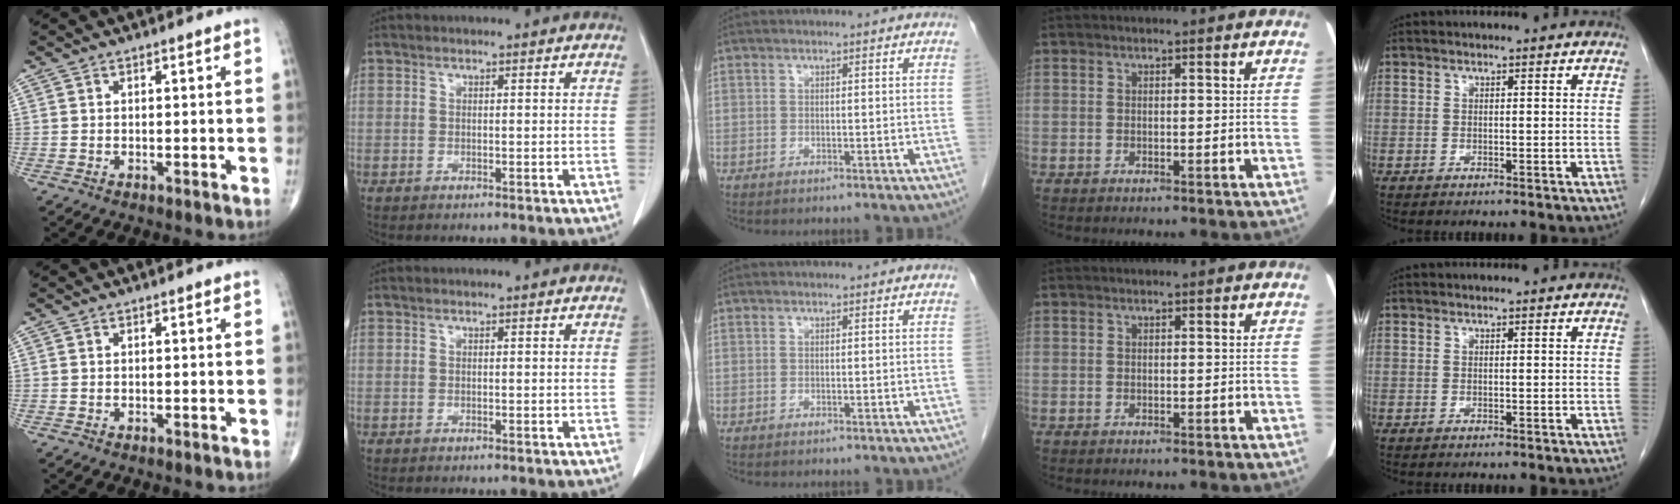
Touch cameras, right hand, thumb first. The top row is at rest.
{}